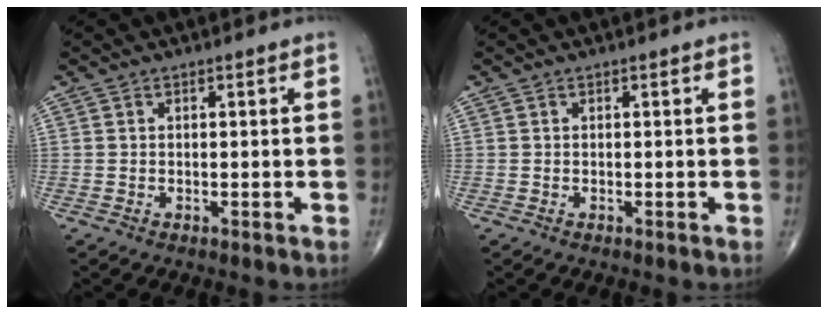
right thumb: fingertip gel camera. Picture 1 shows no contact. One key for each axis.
{"total": 0.0}